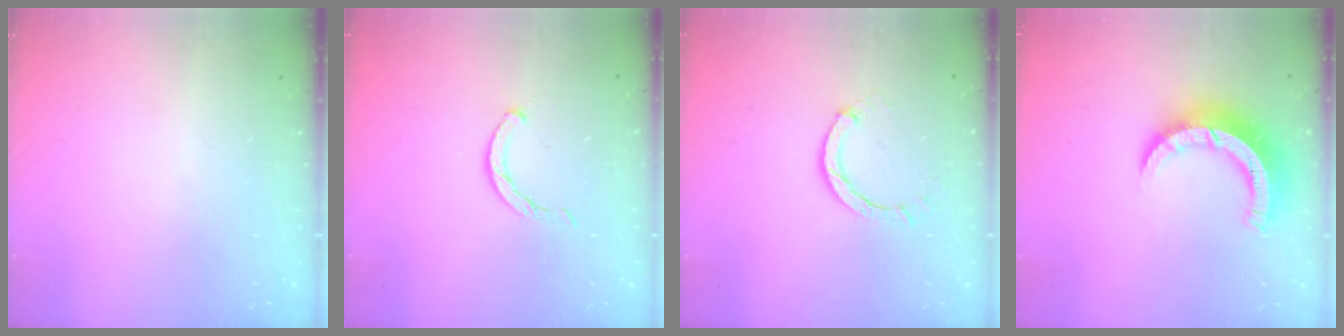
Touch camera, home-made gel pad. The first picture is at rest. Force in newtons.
{"total": 3.5, "press": 3.5, "slide": 0.3}
{"total": 3.0, "press": 3.0, "slide": 0.4}
{"total": 10.6, "press": 10.5, "slide": 1.4}